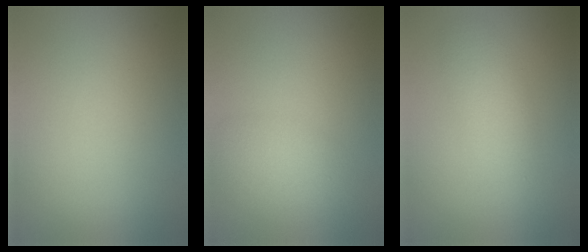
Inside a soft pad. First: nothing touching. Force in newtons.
{"total": 2.1, "press": 2.1, "slide": 0.0}
{"total": 2.5, "press": 2.5, "slide": 0.2}